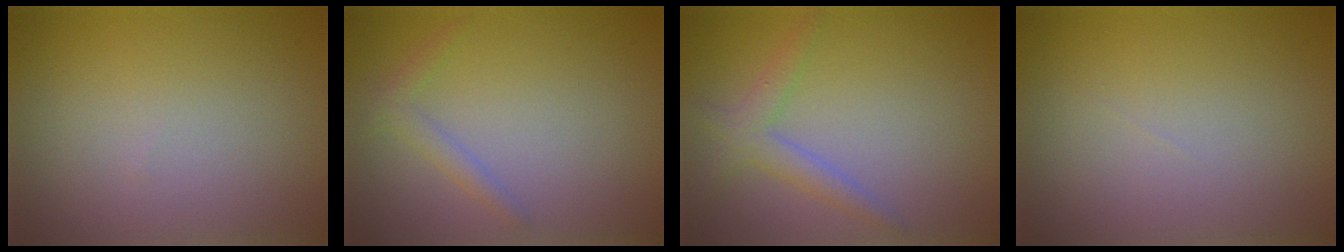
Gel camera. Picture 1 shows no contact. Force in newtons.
{"total": 1.5, "press": 1.5, "slide": 0.1}
{"total": 2.4, "press": 2.4, "slide": 0.2}
{"total": 0.0}